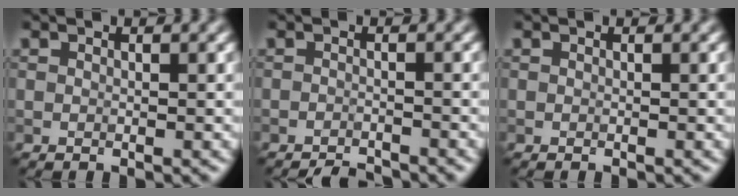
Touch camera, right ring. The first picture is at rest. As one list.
[{"total": 2.3, "force": [-2.2, 0.3, 0.6], "torque": [0.000, 0.001, -0.038]}, {"total": 0.0}]